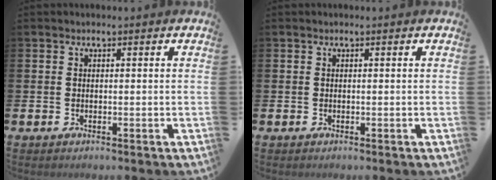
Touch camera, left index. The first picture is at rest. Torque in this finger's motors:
{"motor_torque": [-0.01, 0.01, 0.01, 0.00]}